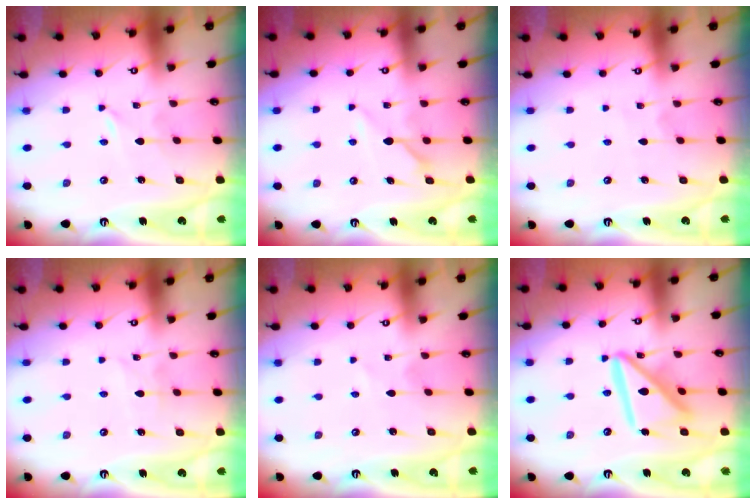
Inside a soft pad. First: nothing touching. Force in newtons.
{"total": 6.3, "press": 6.2, "slide": 0.4}
{"total": 1.7, "press": 1.7, "slide": 0.2}
{"total": 2.3, "press": 2.3, "slide": 0.3}
{"total": 1.4, "press": 1.4, "slide": 0.3}
{"total": 17.0, "press": 16.9, "slide": 1.7}